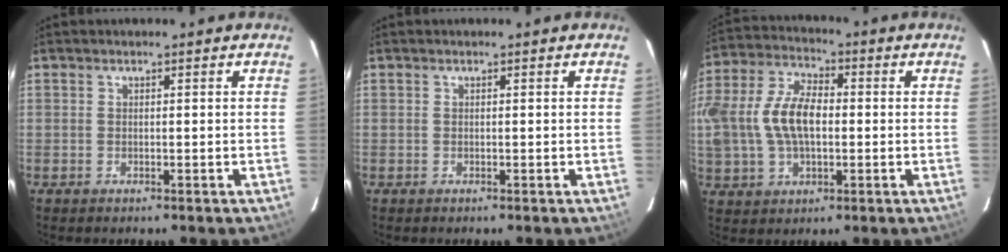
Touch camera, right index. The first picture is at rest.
{"total": 0.0}
{"total": 16.2, "force": [0.0, 9.8, 12.9], "torque": [-0.283, 0.016, 0.002]}